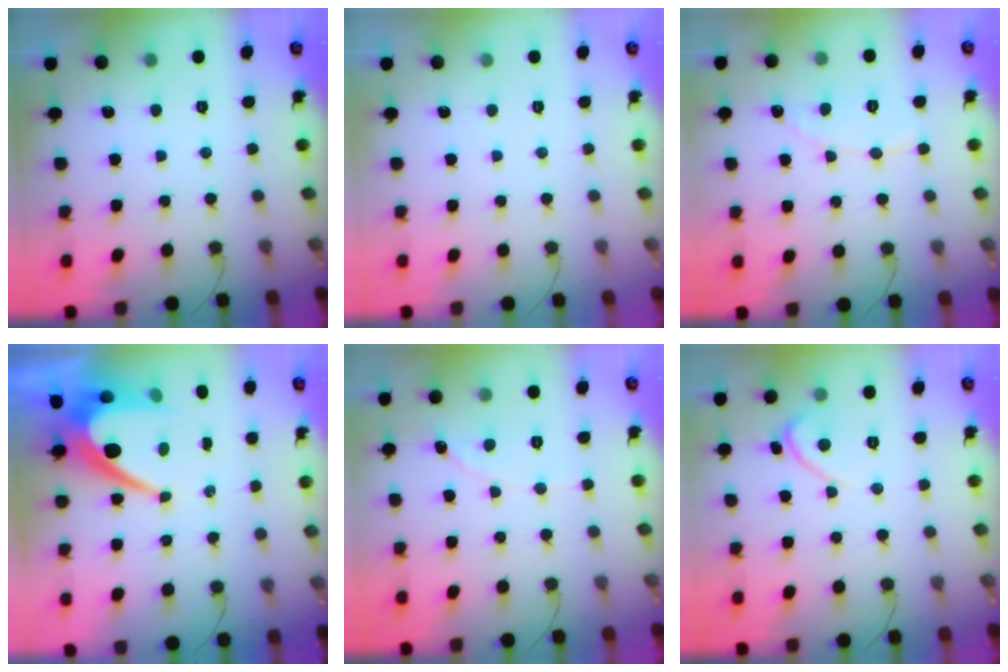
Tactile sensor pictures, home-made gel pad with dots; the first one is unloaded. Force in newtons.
{"total": 0.0}
{"total": 5.6, "press": 5.6, "slide": 0.4}
{"total": 11.0, "press": 11.0, "slide": 0.8}
{"total": 0.7, "press": 0.7, "slide": 0.0}
{"total": 2.3, "press": 2.3, "slide": 0.1}